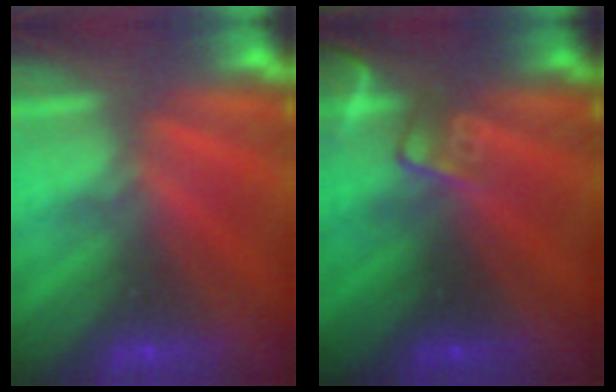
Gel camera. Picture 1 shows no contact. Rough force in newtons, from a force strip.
{"total": 2.5}